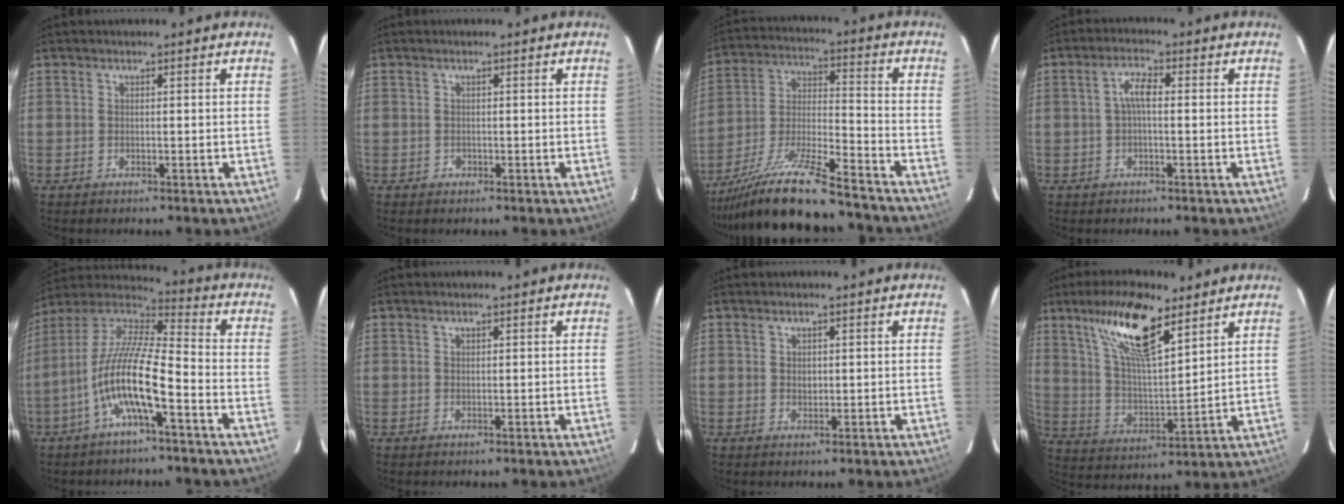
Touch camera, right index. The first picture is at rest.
{"total": 0.9, "force": [-0.4, 0.8, -0.1], "torque": [0.003, 0.003, -0.003]}
{"total": 18.7, "force": [-15.5, 2.3, 10.3], "torque": [-0.208, -0.028, -0.263]}
{"total": 3.4, "force": [0.0, 1.0, 3.3], "torque": [-0.065, 0.011, 0.000]}
{"total": 14.1, "force": [-5.6, 2.7, 12.6], "torque": [-0.244, 0.000, -0.113]}
{"total": 0.5, "force": [0.4, 0.3, 0.1], "torque": [-0.002, 0.002, 0.009]}
{"total": 1.2, "force": [0.4, 1.0, 0.5], "torque": [-0.007, 0.003, 0.009]}
{"total": 16.2, "force": [10.2, 4.6, 11.7], "torque": [-0.218, 0.020, 0.198]}